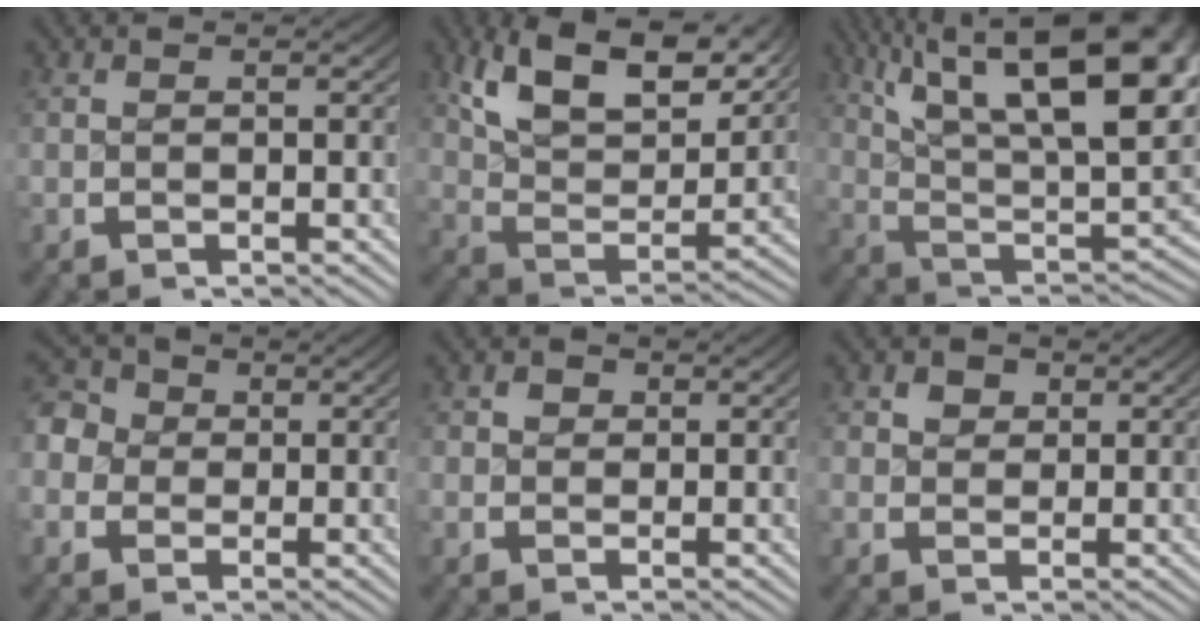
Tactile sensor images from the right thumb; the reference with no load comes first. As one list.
[{"total": 11.8, "force": [6.1, 6.2, 8.0], "torque": [-0.156, -0.005, 0.101]}, {"total": 16.9, "force": [4.4, 9.2, 13.5], "torque": [-0.214, -0.022, 0.077]}, {"total": 5.7, "force": [1.1, 4.9, 2.6], "torque": [-0.060, -0.010, 0.011]}, {"total": 1.3, "force": [0.3, 1.3, 0.2], "torque": [-0.008, -0.010, 0.005]}, {"total": 1.9, "force": [0.8, 1.7, 0.5], "torque": [-0.010, -0.011, 0.017]}]